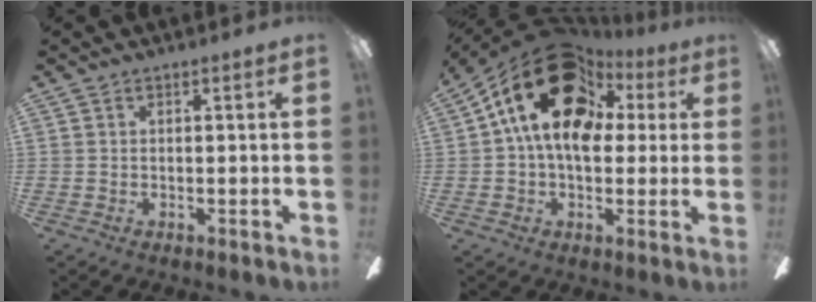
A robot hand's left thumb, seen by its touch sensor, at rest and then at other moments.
{"total": 19.6, "force": [7.9, 12.0, 13.3], "torque": [-0.239, -0.023, 0.138]}